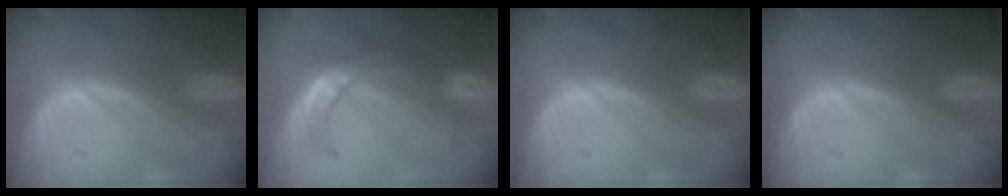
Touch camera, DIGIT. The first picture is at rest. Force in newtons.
{"total": 7.8, "press": 6.5, "slide": 4.3}
{"total": 0.0}
{"total": 0.0}